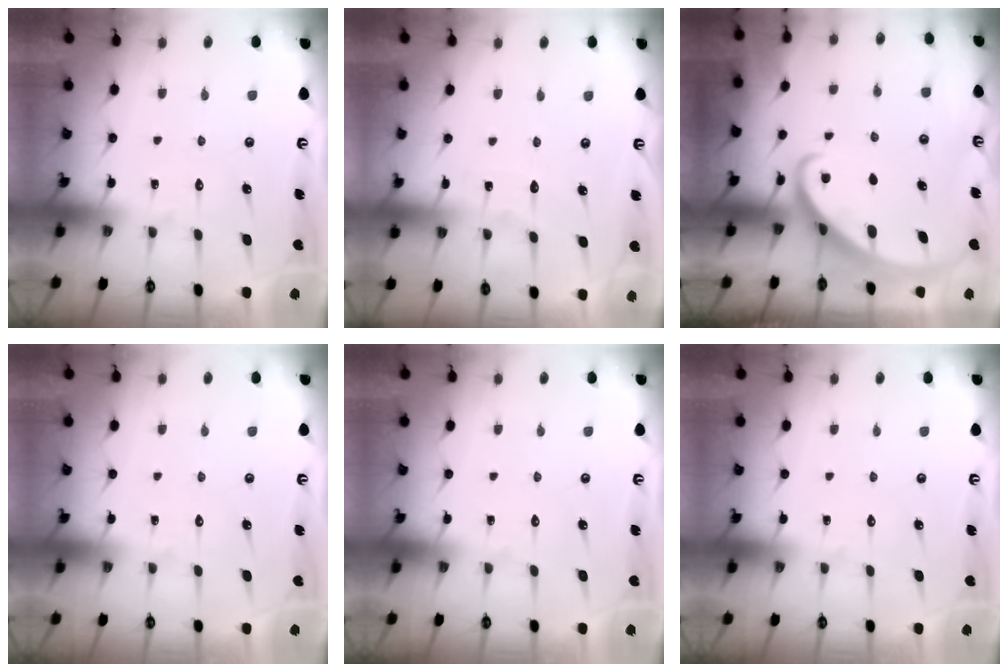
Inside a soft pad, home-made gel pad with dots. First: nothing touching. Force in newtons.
{"total": 2.7, "press": 2.7, "slide": 0.2}
{"total": 2.6, "press": 2.6, "slide": 0.2}
{"total": 0.0}
{"total": 0.0}
{"total": 0.0}